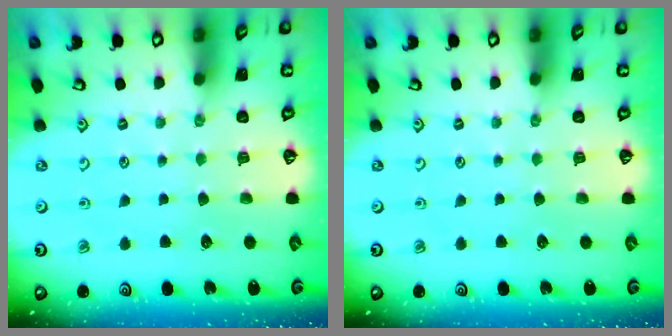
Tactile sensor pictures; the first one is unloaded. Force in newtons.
{"total": 0.0}